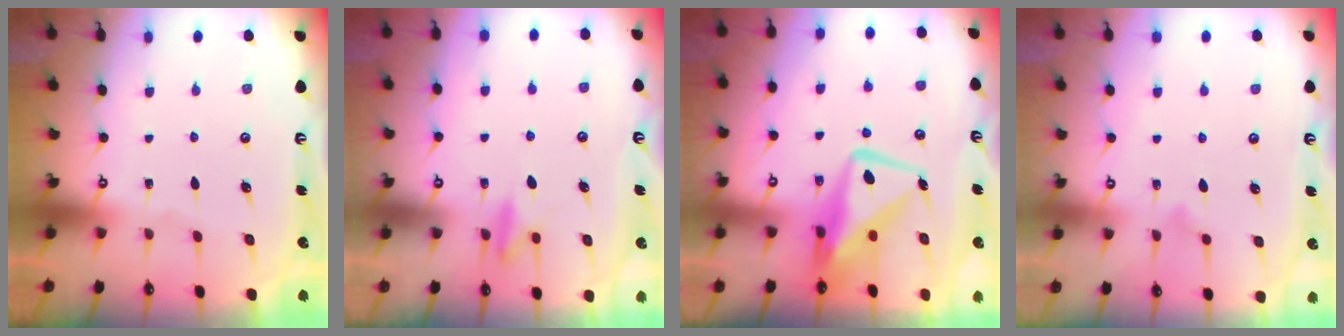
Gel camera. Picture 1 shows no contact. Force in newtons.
{"total": 7.6, "press": 7.5, "slide": 1.2}
{"total": 12.2, "press": 12.1, "slide": 1.4}
{"total": 6.2, "press": 6.2, "slide": 0.5}